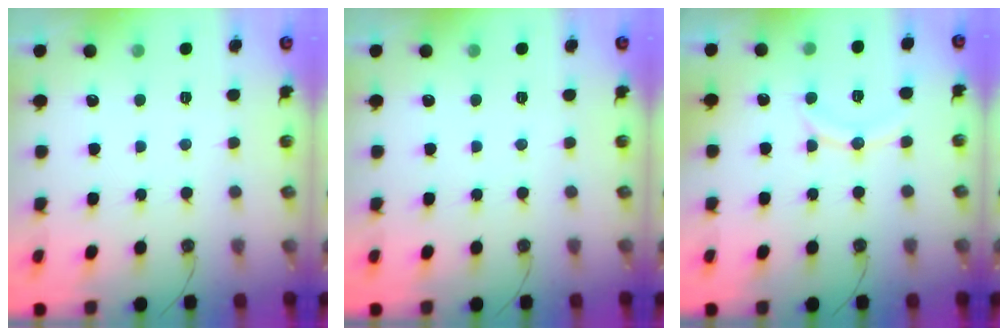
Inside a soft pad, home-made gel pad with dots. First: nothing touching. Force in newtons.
{"total": 0.0}
{"total": 8.8, "press": 8.7, "slide": 0.8}